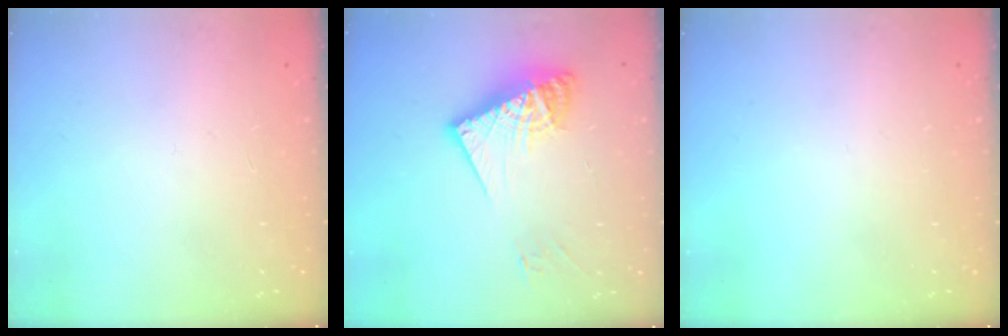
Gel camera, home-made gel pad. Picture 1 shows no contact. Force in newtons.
{"total": 14.2, "press": 14.1, "slide": 1.5}
{"total": 0.0}